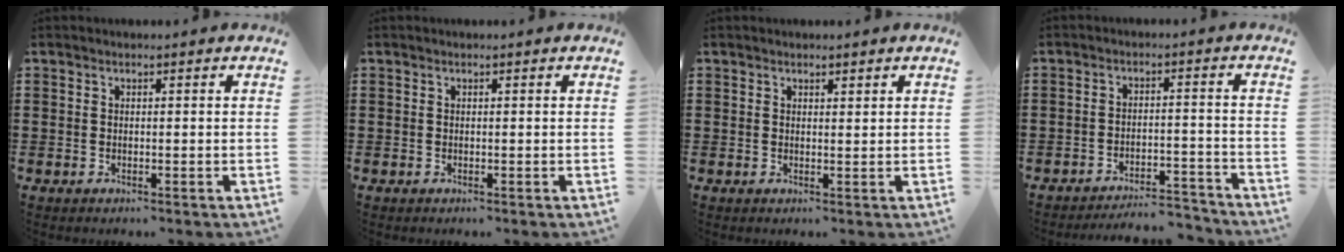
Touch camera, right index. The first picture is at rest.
{"total": 0.0}
{"total": 0.8, "force": [0.7, 0.3, 0.2], "torque": [-0.005, 0.002, 0.014]}
{"total": 4.4, "force": [-4.3, 0.3, 1.0], "torque": [-0.021, 0.001, -0.088]}